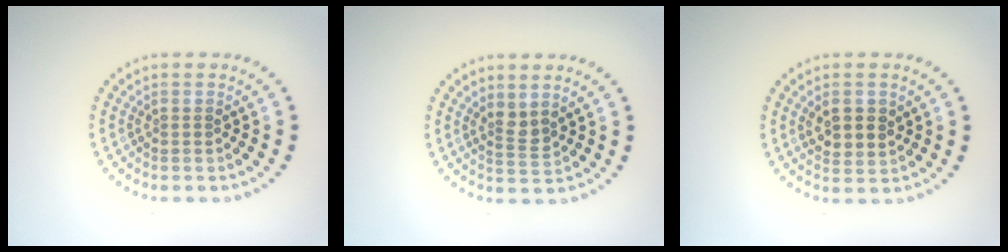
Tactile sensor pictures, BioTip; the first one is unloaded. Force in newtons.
{"total": 1.7, "press": 1.3, "slide": 1.1}
{"total": 2.8, "press": 2.7, "slide": 0.7}